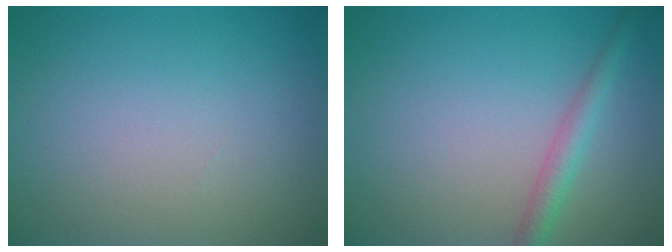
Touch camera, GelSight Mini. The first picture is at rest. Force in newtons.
{"total": 2.2, "press": 2.2, "slide": 0.1}